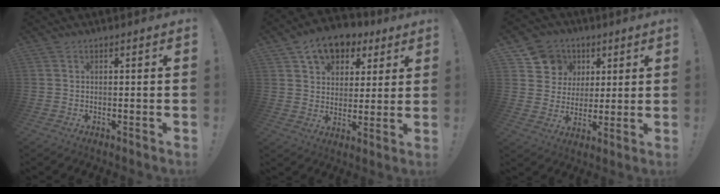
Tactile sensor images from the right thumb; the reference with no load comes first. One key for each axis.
{"total": 11.2, "fx": 6.8, "fy": 7.6, "fz": 4.6, "tx": -0.077, "ty": -0.033, "tz": 0.131}
{"total": 10.1, "fx": 4.0, "fy": 9.1, "fz": 1.5, "tx": -0.025, "ty": -0.021, "tz": 0.085}